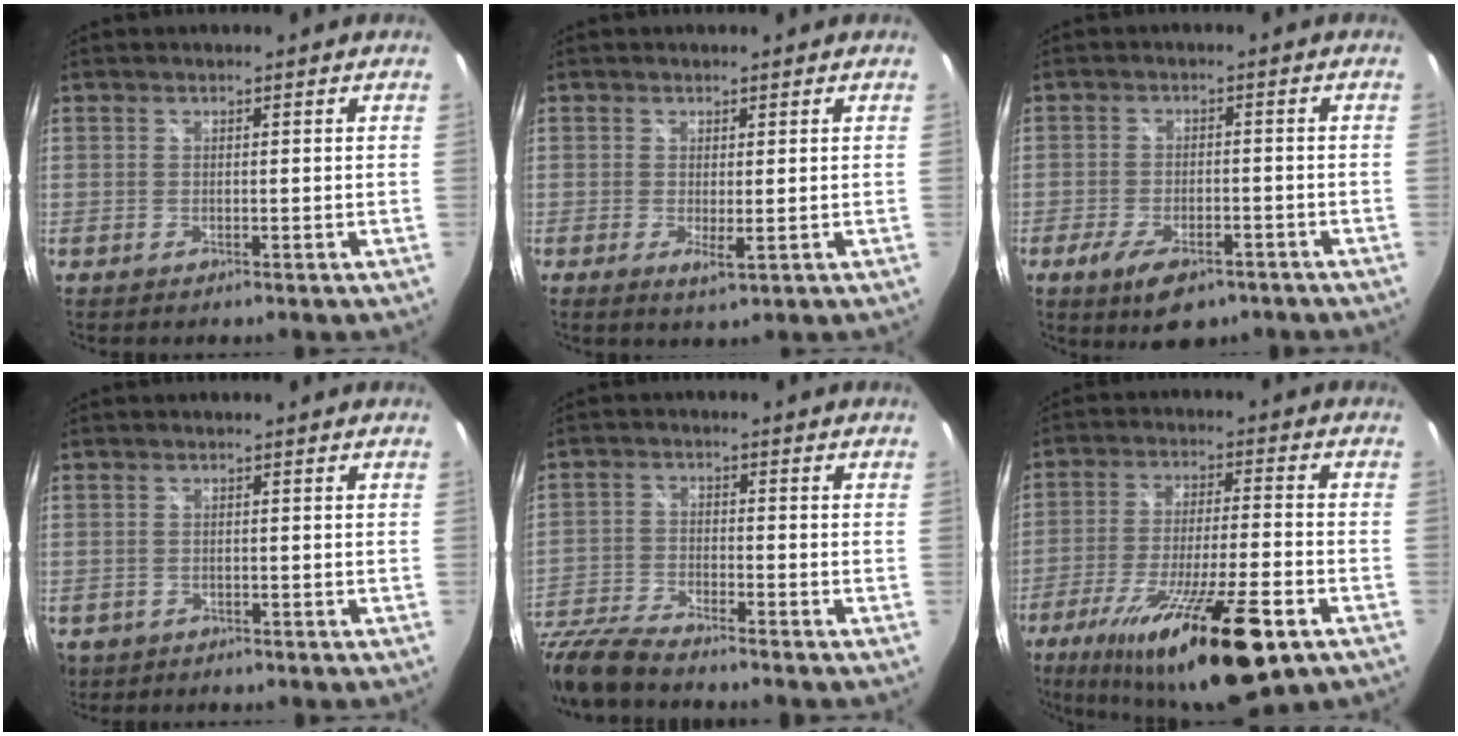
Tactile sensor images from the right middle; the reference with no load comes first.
{"total": 2.2, "force": [0.1, 0.6, 2.1], "torque": [-0.037, -0.008, 0.001]}
{"total": 9.1, "force": [-6.0, 4.0, 5.6], "torque": [-0.117, -0.017, -0.091]}
{"total": 4.4, "force": [-1.8, 3.7, 1.7], "torque": [-0.044, -0.009, -0.022]}
{"total": 10.0, "force": [-9.0, 1.3, 4.2], "torque": [-0.109, -0.018, -0.182]}
{"total": 21.9, "force": [-12.6, 4.1, 17.5], "torque": [-0.314, -0.046, -0.206]}